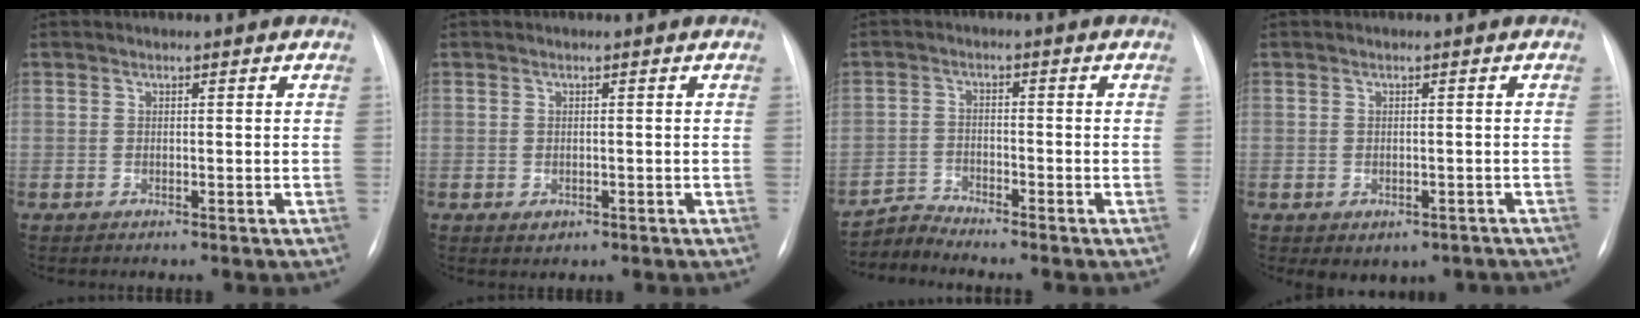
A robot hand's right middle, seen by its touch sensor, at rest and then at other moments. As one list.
[{"total": 1.2, "force": [-0.4, 0.9, 0.6], "torque": [-0.009, 0.000, 0.000]}, {"total": 3.2, "force": [-3.0, -0.8, -1.0], "torque": [0.020, -0.019, -0.058]}, {"total": 4.5, "force": [-3.0, 3.0, 1.6], "torque": [-0.011, 0.016, -0.029]}]